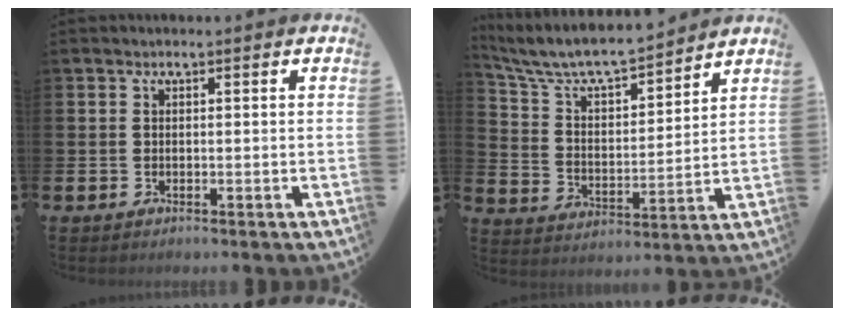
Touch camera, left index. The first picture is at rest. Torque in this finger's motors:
{"motor_torque": [1.00, -1.14, 0.22, 0.11]}